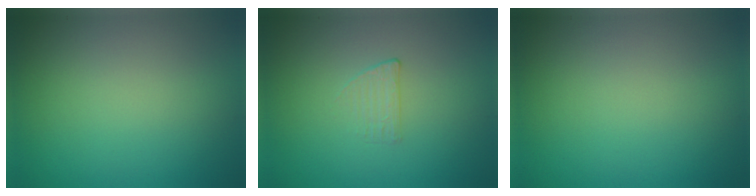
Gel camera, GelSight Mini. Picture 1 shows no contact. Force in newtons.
{"total": 1.0, "press": 0.3, "slide": 1.0}
{"total": 0.0}